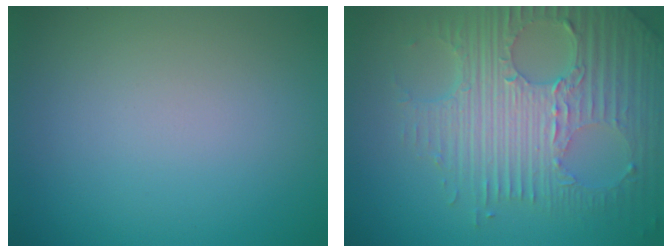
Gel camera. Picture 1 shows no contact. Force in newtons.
{"total": 8.0, "press": 5.8, "slide": 5.6}